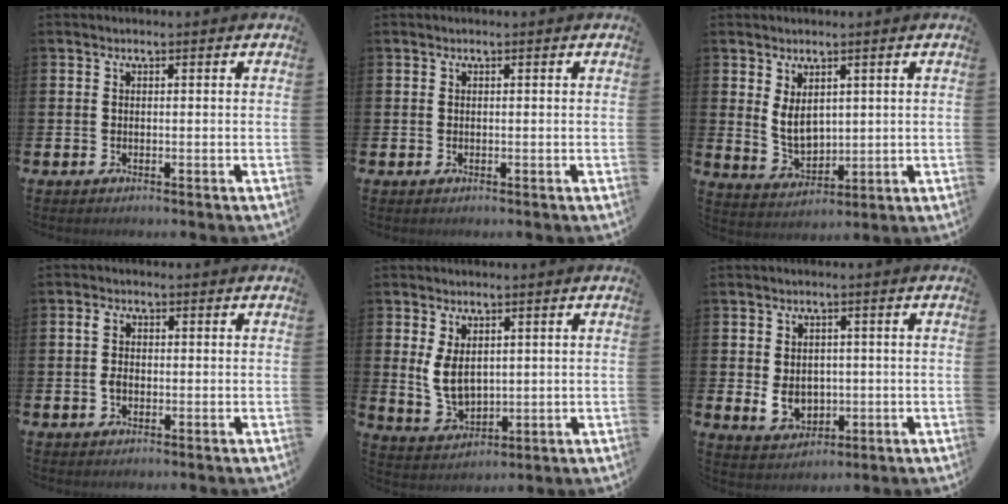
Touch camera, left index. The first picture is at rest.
{"total": 0.0}
{"total": 4.4, "force": [2.2, 2.4, 2.9], "torque": [-0.046, -0.009, 0.037]}
{"total": 2.7, "force": [0.2, 1.8, 1.9], "torque": [-0.028, 0.004, -0.001]}
{"total": 4.8, "force": [1.7, 2.8, 3.5], "torque": [-0.058, -0.004, 0.029]}
{"total": 3.9, "force": [-0.2, 3.3, 2.2], "torque": [-0.026, 0.001, -0.010]}